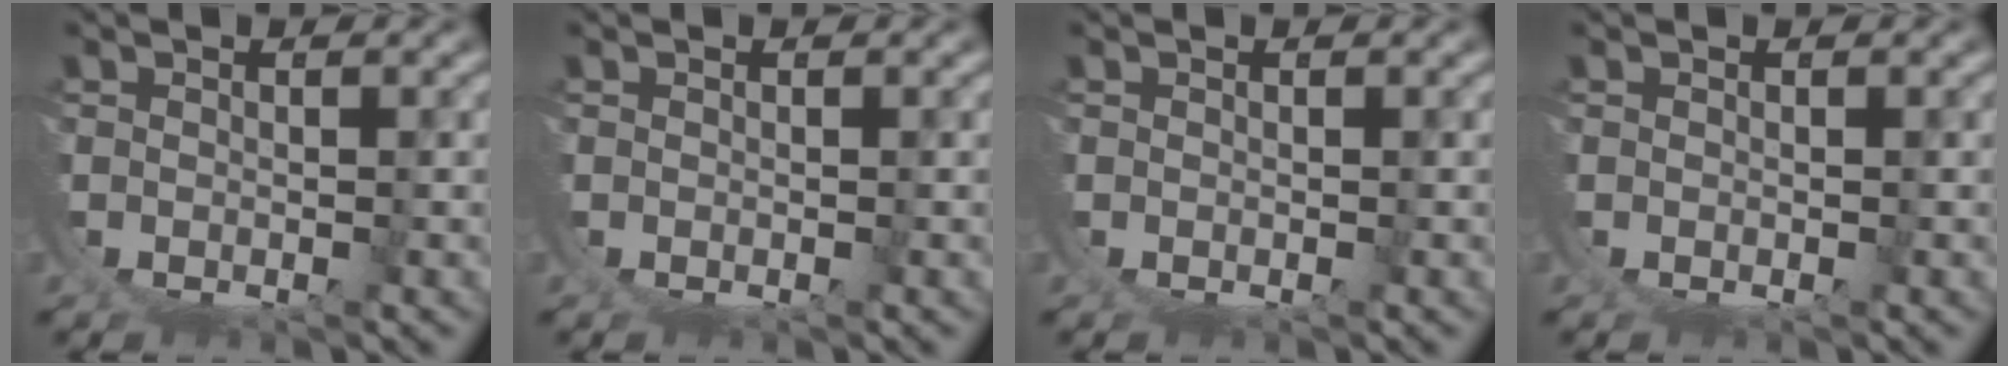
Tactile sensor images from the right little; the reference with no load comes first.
{"total": 0.0}
{"total": 0.0}
{"total": 0.0}